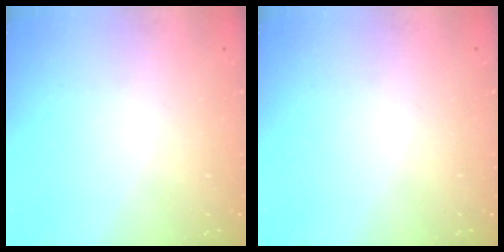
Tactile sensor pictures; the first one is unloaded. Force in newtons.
{"total": 0.0}